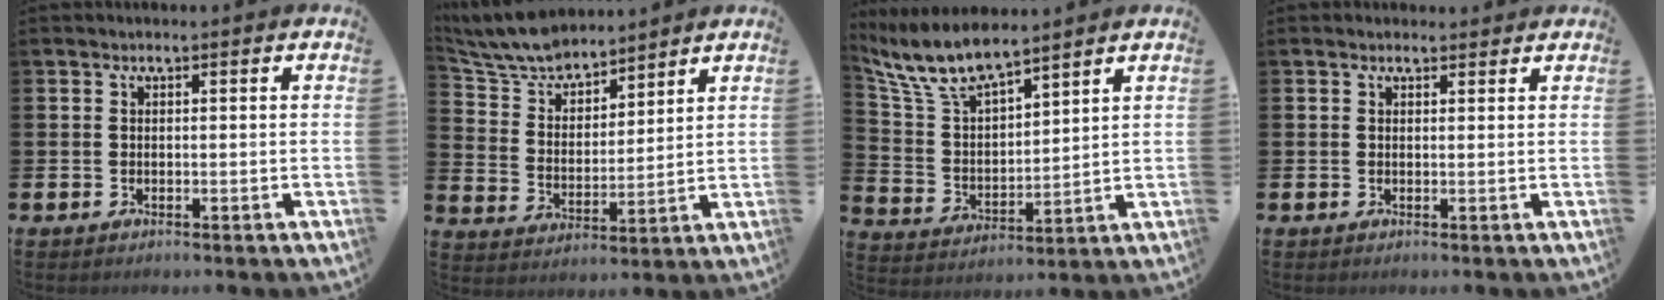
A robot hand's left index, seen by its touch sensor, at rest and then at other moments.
{"total": 7.6, "force": [7.1, 2.1, 1.7], "torque": [-0.073, -0.036, 0.129]}
{"total": 8.6, "force": [7.7, 1.8, 3.3], "torque": [-0.102, -0.033, 0.140]}
{"total": 0.9, "force": [0.8, 0.4, 0.2], "torque": [0.003, 0.002, 0.013]}